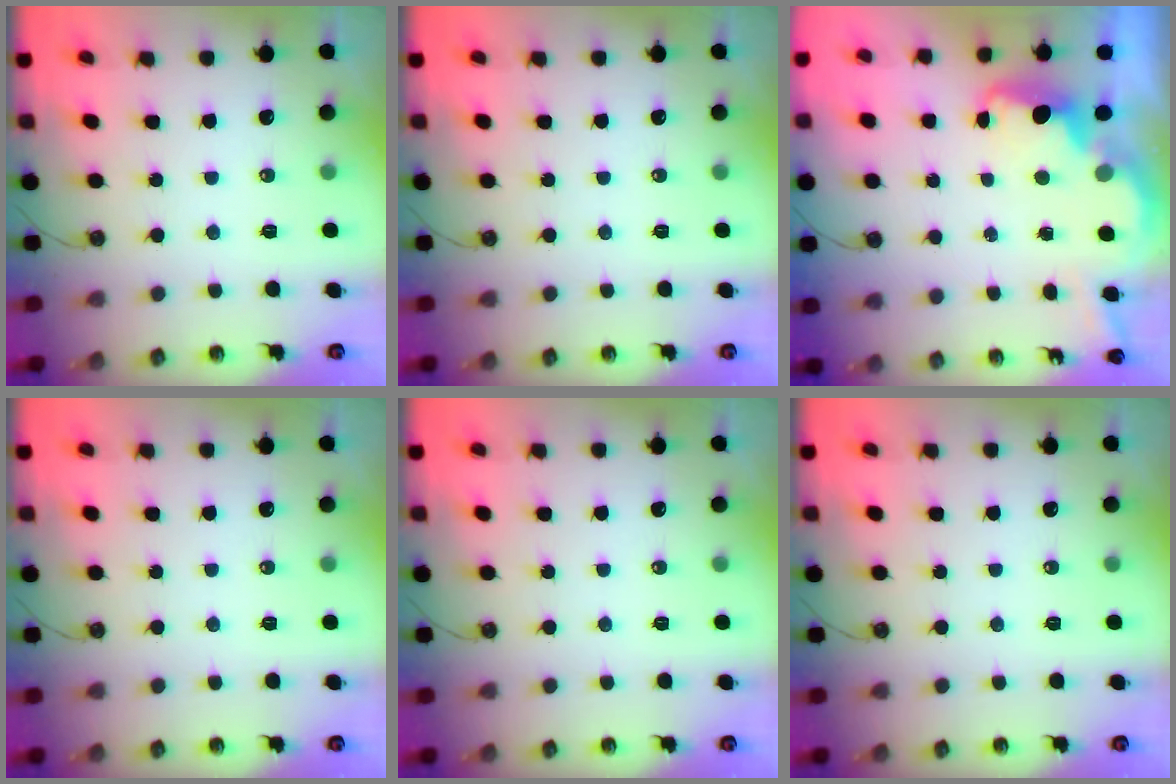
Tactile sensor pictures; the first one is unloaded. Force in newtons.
{"total": 0.0}
{"total": 4.1, "press": 4.0, "slide": 0.7}
{"total": 0.0}
{"total": 0.0}
{"total": 0.0}